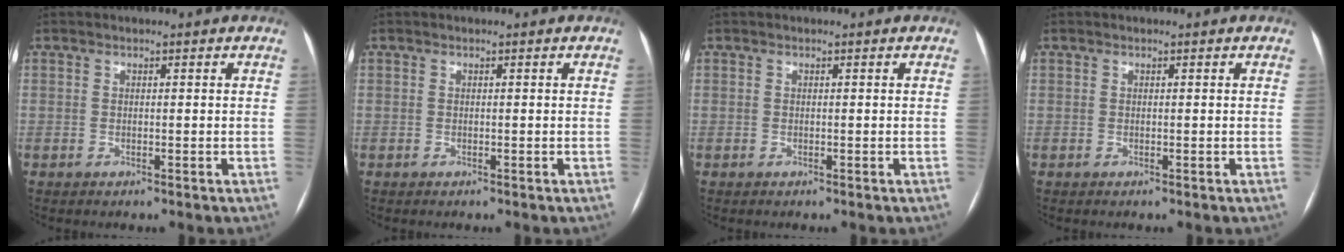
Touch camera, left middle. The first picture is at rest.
{"total": 0.0}
{"total": 0.0}
{"total": 0.0}